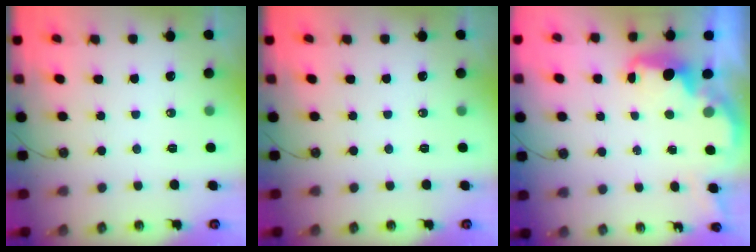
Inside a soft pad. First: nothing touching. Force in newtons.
{"total": 0.0}
{"total": 2.7, "press": 2.7, "slide": 0.5}